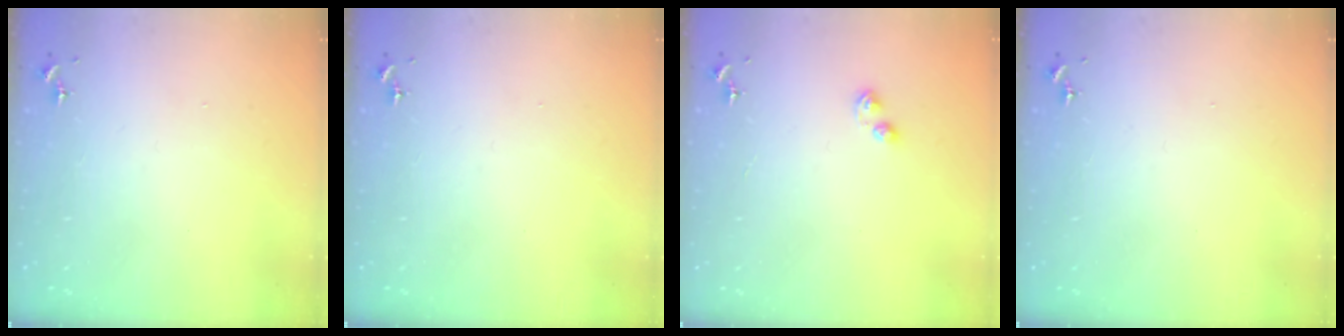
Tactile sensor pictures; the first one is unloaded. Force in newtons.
{"total": 0.0}
{"total": 2.9, "press": 2.9, "slide": 0.4}
{"total": 0.0}